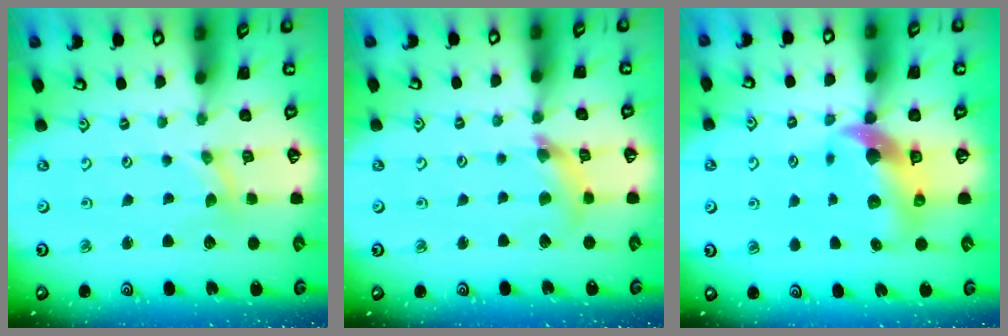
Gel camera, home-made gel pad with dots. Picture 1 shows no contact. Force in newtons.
{"total": 6.9, "press": 6.9, "slide": 0.7}
{"total": 10.6, "press": 10.5, "slide": 1.9}